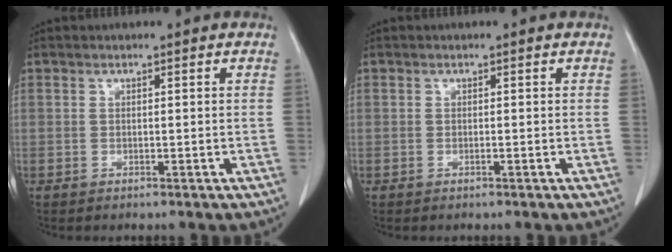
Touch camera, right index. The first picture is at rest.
{"total": 0.0}